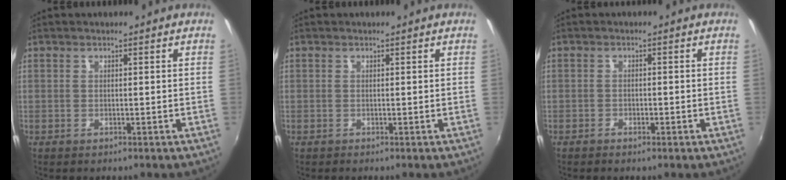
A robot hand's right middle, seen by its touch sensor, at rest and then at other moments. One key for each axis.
{"total": 0.0}
{"total": 1.6, "fx": -1.1, "fy": 0.8, "fz": 0.9, "tx": -0.017, "ty": -0.004, "tz": -0.021}